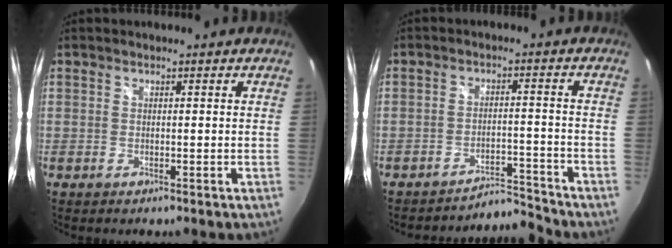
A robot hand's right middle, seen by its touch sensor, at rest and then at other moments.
{"total": 5.3, "force": [-5.1, -0.7, -1.1], "torque": [0.007, 0.017, -0.084]}